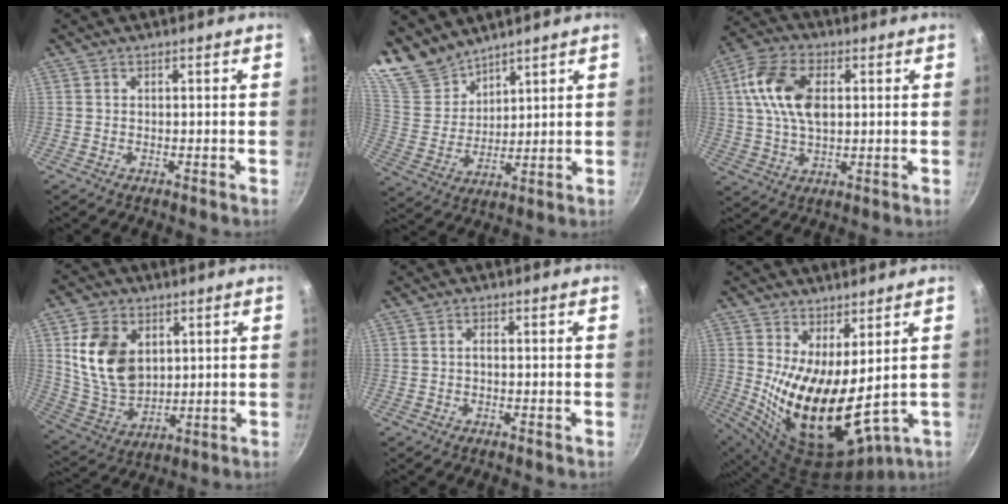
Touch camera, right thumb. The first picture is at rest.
{"total": 9.4, "force": [8.0, 4.5, 2.1], "torque": [-0.019, -0.038, 0.171]}
{"total": 12.7, "force": [2.5, 7.5, 10.0], "torque": [-0.177, 0.009, 0.037]}
{"total": 14.5, "force": [3.8, 10.3, 9.4], "torque": [-0.150, -0.023, 0.085]}
{"total": 1.0, "force": [-0.2, 0.4, 0.9], "torque": [-0.020, 0.006, -0.005]}
{"total": 16.2, "force": [2.4, 7.5, 14.2], "torque": [-0.235, -0.055, 0.065]}